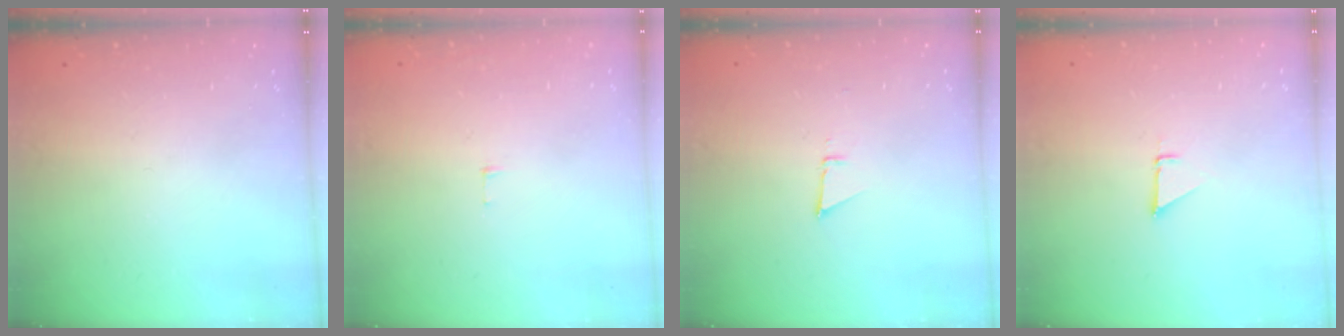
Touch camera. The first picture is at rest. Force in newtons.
{"total": 3.8, "press": 3.8, "slide": 0.3}
{"total": 3.0, "press": 2.9, "slide": 0.8}
{"total": 1.5, "press": 1.5, "slide": 0.0}